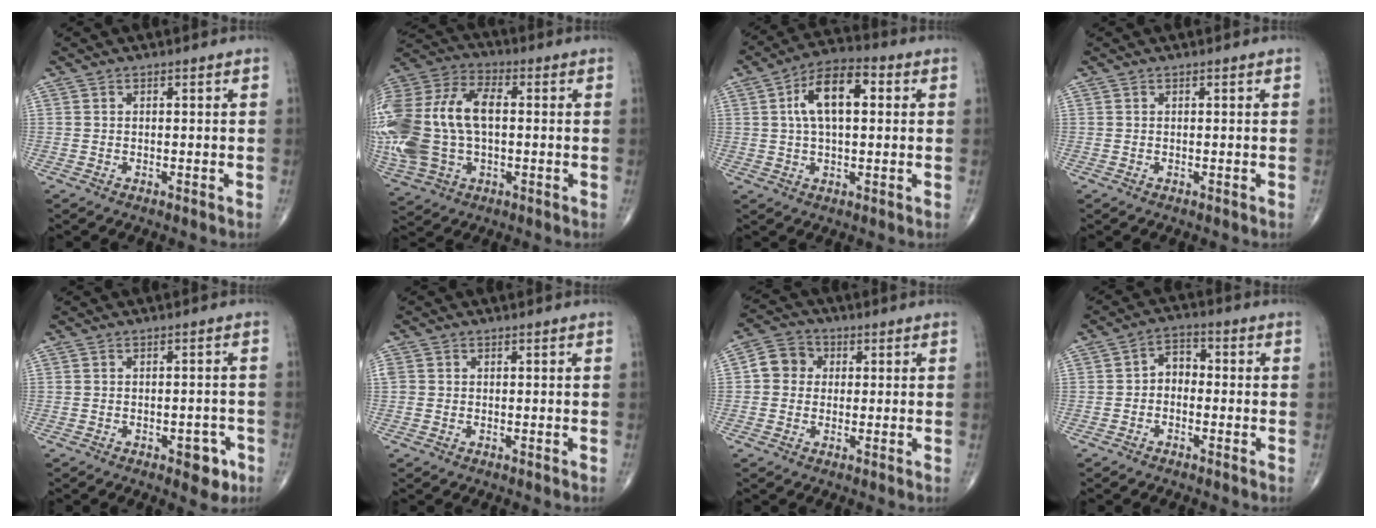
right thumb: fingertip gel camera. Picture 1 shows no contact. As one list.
[{"total": 25.4, "force": [0.5, 15.5, 20.1], "torque": [-0.479, 0.026, 0.018]}, {"total": 11.5, "force": [2.4, 5.7, 9.7], "torque": [-0.166, 0.021, 0.035]}, {"total": 0.0}, {"total": 4.8, "force": [-2.4, 2.4, 3.3], "torque": [-0.022, 0.011, -0.026]}, {"total": 1.6, "force": [0.0, 1.4, 0.7], "torque": [-0.016, 0.005, 0.002]}, {"total": 6.0, "force": [0.6, 5.4, 2.6], "torque": [-0.029, 0.014, -0.003]}, {"total": 4.4, "force": [-0.8, 3.3, 2.8], "torque": [-0.027, 0.021, -0.028]}]